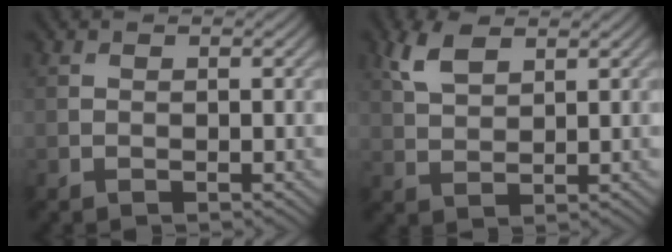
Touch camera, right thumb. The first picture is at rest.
{"total": 4.4, "force": [2.7, 2.0, 3.0], "torque": [-0.076, 0.006, 0.057]}